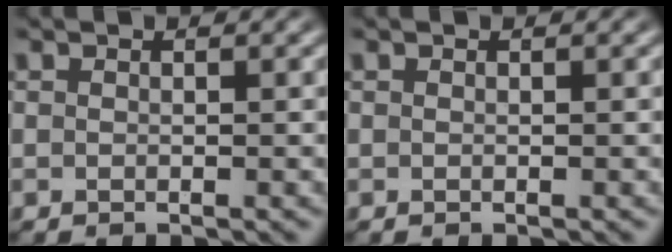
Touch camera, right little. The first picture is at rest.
{"total": 0.0}